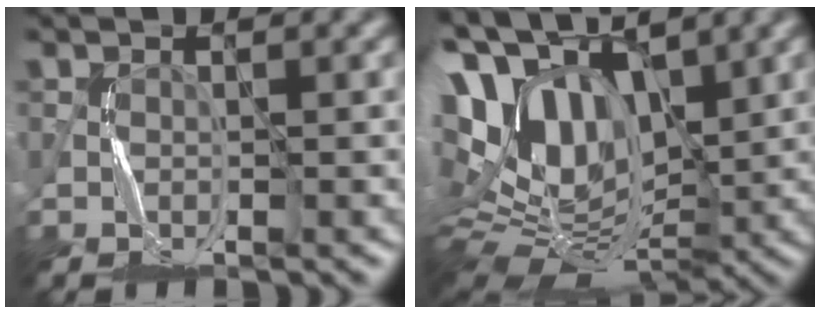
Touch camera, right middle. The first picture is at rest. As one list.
[{"total": 14.5, "force": [3.7, 9.0, 10.8], "torque": [-0.201, 0.020, 0.078]}]